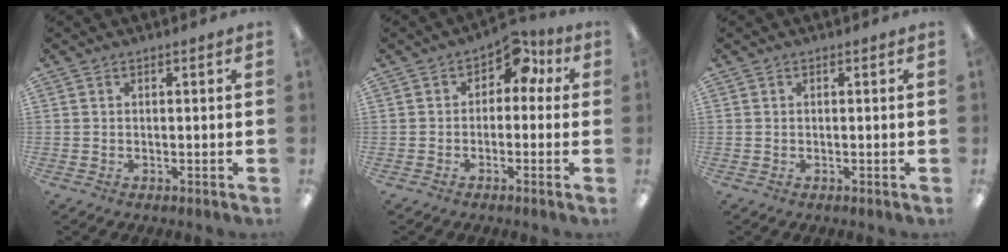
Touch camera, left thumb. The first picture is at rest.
{"total": 6.5, "force": [1.6, 4.5, 4.4], "torque": [-0.056, -0.002, 0.024]}
{"total": 0.0}